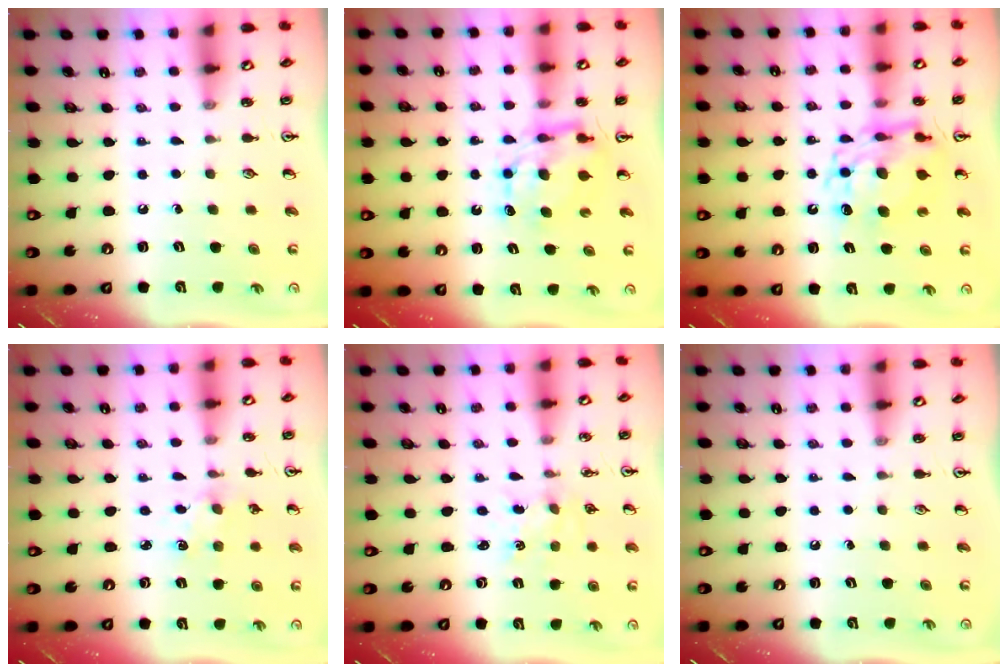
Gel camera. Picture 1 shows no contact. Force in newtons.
{"total": 7.7, "press": 7.6, "slide": 0.7}
{"total": 11.7, "press": 11.6, "slide": 1.2}
{"total": 2.3, "press": 2.3, "slide": 0.3}
{"total": 1.4, "press": 1.4, "slide": 0.2}
{"total": 0.0}